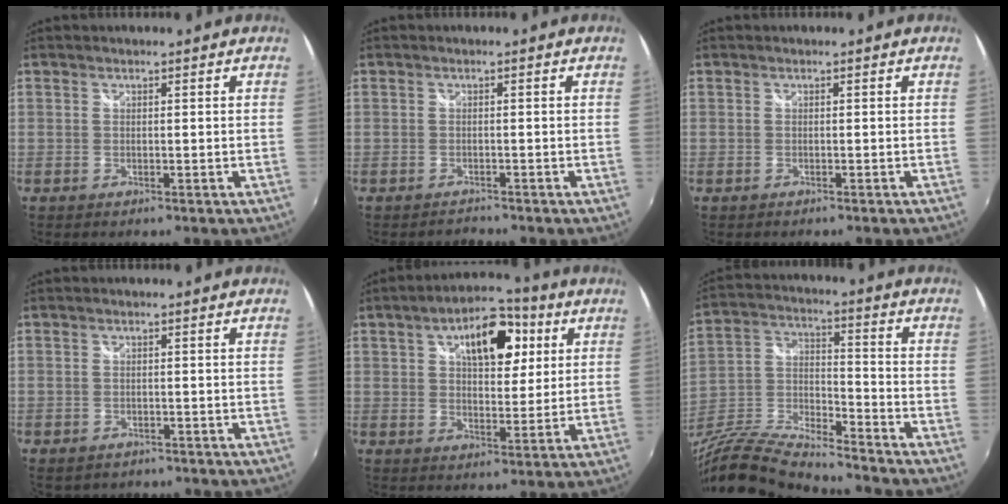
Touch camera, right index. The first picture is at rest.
{"total": 1.5, "force": [-1.4, 0.2, -0.4], "torque": [0.006, -0.003, -0.021]}
{"total": 0.7, "force": [-0.6, 0.2, 0.1], "torque": [-0.003, -0.004, -0.010]}
{"total": 3.3, "force": [-2.7, 1.9, 0.8], "torque": [-0.023, -0.015, -0.037]}
{"total": 12.5, "force": [4.9, 6.2, 9.7], "torque": [-0.142, 0.031, 0.074]}
{"total": 16.7, "force": [-13.7, 3.6, 8.9], "torque": [-0.203, -0.026, -0.265]}